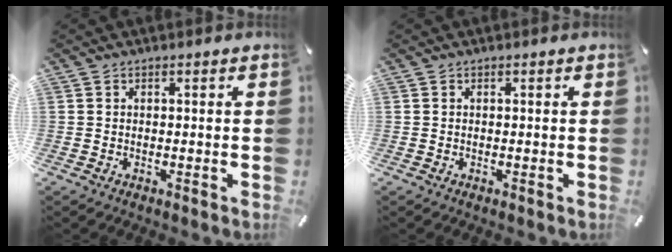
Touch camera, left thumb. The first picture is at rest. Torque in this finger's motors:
{"motor_torque": [0.00, 0.00, -0.01, 0.01, 0.00]}